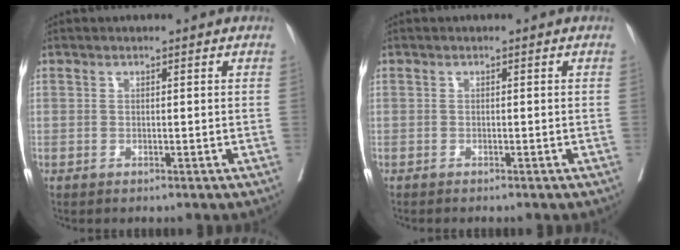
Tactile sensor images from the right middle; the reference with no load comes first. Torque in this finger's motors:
{"motor_torque": [0.22, -0.21, 0.04, 0.01]}